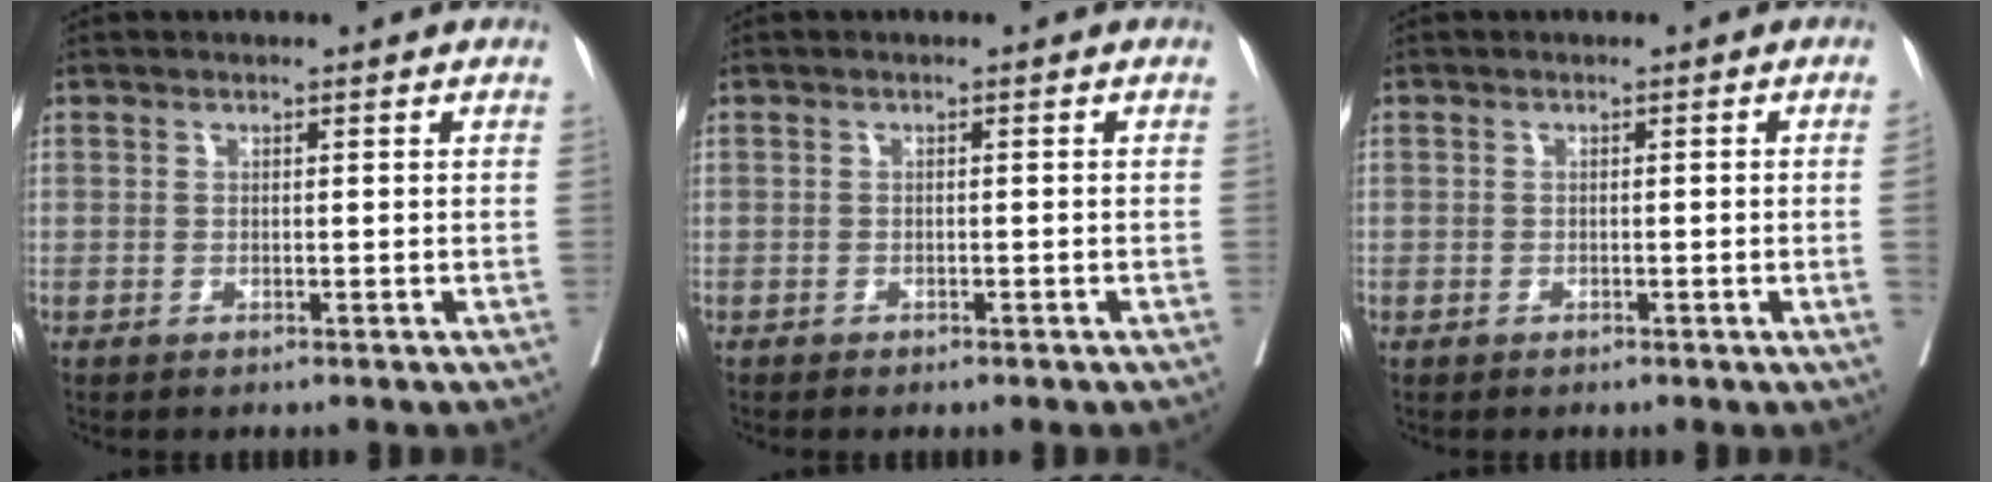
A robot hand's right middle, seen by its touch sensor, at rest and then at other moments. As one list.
[{"total": 1.3, "force": [-1.0, 0.6, 0.5], "torque": [-0.011, -0.001, -0.012]}, {"total": 1.3, "force": [-0.3, -0.2, 1.2], "torque": [-0.017, 0.003, -0.004]}]